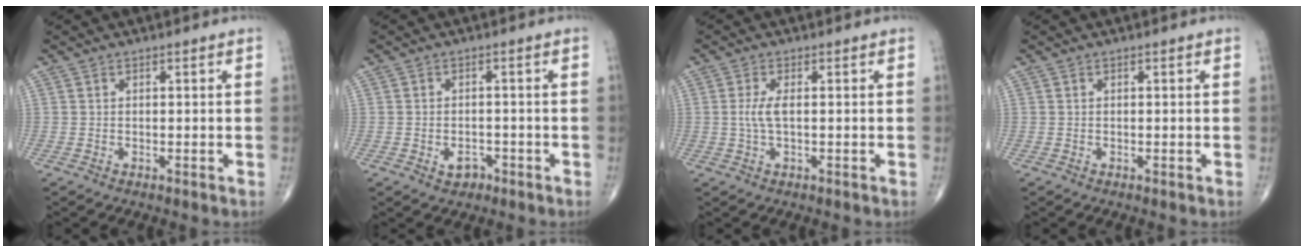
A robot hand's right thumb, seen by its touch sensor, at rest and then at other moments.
{"total": 2.9, "force": [-1.4, 2.1, 1.5], "torque": [-0.013, 0.009, -0.017]}
{"total": 3.0, "force": [0.0, 0.9, 2.9], "torque": [-0.075, 0.001, 0.000]}
{"total": 0.0}